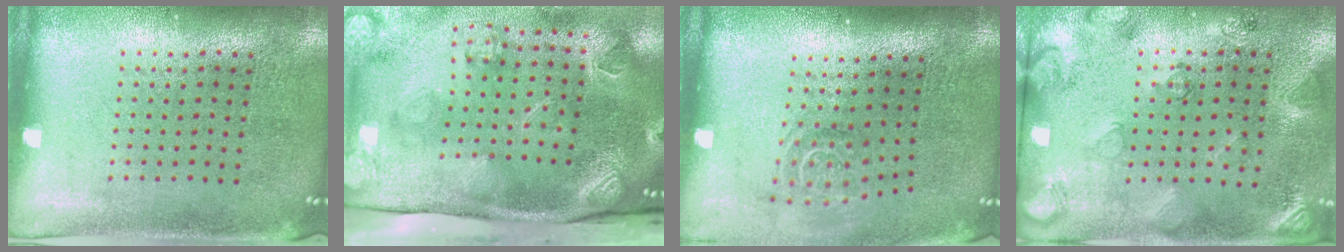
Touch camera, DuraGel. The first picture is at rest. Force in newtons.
{"total": 4.1, "press": 3.0, "slide": 2.8}
{"total": 1.6, "press": 1.1, "slide": 1.1}
{"total": 2.3, "press": 1.8, "slide": 1.4}